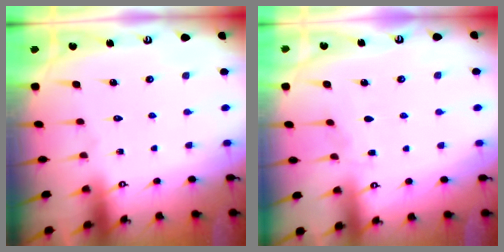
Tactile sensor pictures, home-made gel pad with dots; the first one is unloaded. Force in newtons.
{"total": 2.5, "press": 2.5, "slide": 0.3}